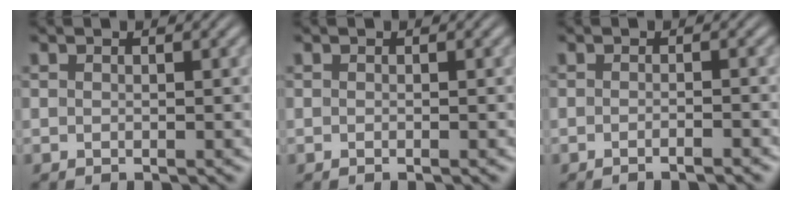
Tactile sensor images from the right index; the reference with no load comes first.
{"total": 0.0}
{"total": 1.4, "force": [-1.3, -0.1, 0.5], "torque": [-0.008, 0.005, -0.028]}